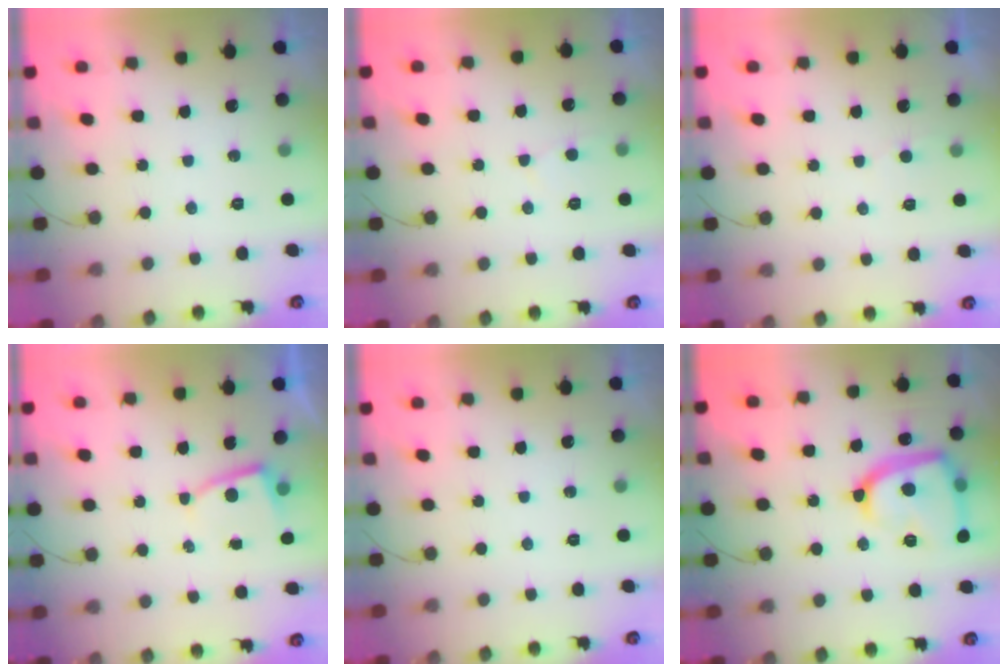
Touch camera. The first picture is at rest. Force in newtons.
{"total": 2.7, "press": 2.7, "slide": 0.3}
{"total": 1.6, "press": 1.6, "slide": 0.2}
{"total": 3.0, "press": 3.0, "slide": 0.3}
{"total": 0.0}
{"total": 19.5, "press": 19.5, "slide": 1.7}